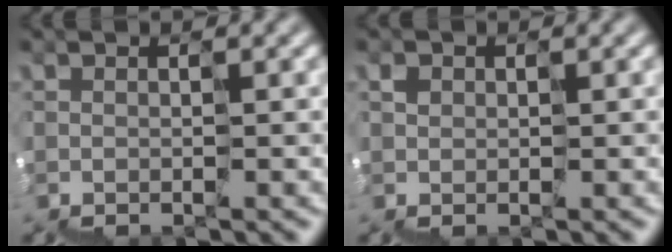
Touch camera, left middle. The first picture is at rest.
{"total": 1.1, "force": [0.4, 1.0, -0.3], "torque": [-0.011, 0.009, 0.003]}